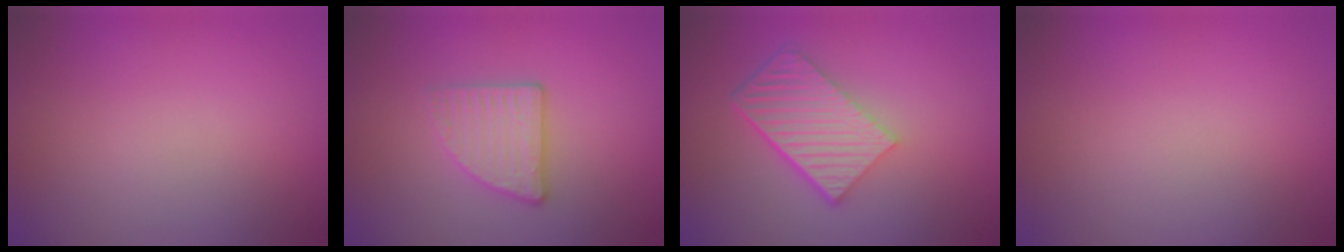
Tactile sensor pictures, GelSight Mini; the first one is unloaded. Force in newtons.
{"total": 3.0, "press": 2.8, "slide": 1.2}
{"total": 5.7, "press": 3.9, "slide": 4.2}
{"total": 0.0}